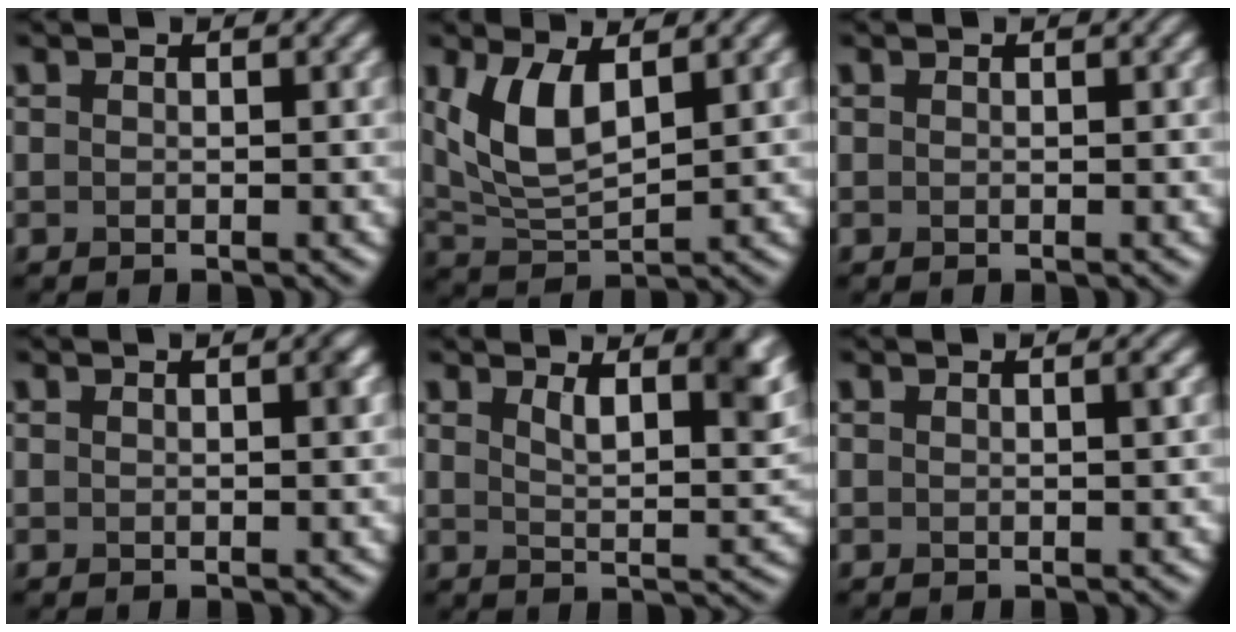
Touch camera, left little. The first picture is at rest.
{"total": 5.7, "force": [2.1, 2.6, 4.7], "torque": [-0.108, -0.004, 0.047]}
{"total": 0.0}
{"total": 0.8, "force": [0.4, 0.1, 0.7], "torque": [-0.011, 0.002, 0.006]}
{"total": 5.2, "force": [2.9, 1.8, 4.0], "torque": [-0.056, -0.004, 0.045]}
{"total": 0.7, "force": [0.3, 0.1, 0.6], "torque": [-0.006, 0.001, 0.004]}